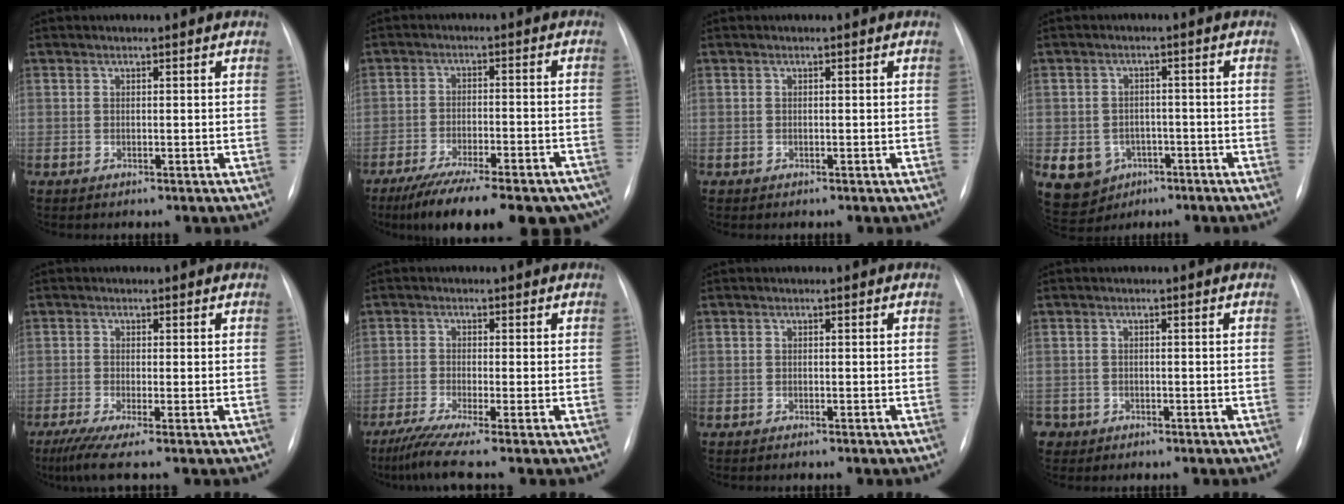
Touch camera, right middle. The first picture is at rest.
{"total": 22.9, "force": [-17.7, 5.8, 13.3], "torque": [-0.154, -0.011, -0.239]}
{"total": 0.0}
{"total": 8.8, "force": [-3.8, 7.5, 2.7], "torque": [-0.061, 0.007, -0.044]}
{"total": 4.5, "force": [-3.0, -0.1, 3.4], "torque": [-0.065, -0.016, -0.059]}
{"total": 5.5, "force": [-4.1, -1.0, 3.6], "torque": [-0.068, -0.022, -0.078]}
{"total": 0.6, "force": [-0.5, 0.0, 0.3], "torque": [-0.006, -0.001, -0.008]}
{"total": 2.6, "force": [-1.6, 2.0, -0.1], "torque": [0.000, 0.007, -0.029]}